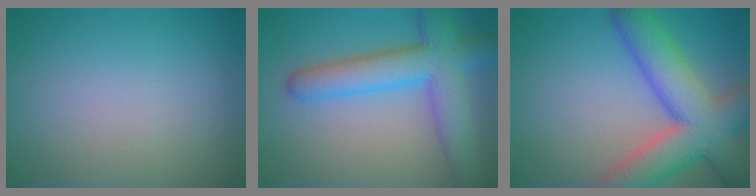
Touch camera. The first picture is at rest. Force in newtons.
{"total": 7.5, "press": 7.5, "slide": 0.3}
{"total": 9.9, "press": 9.9, "slide": 0.5}